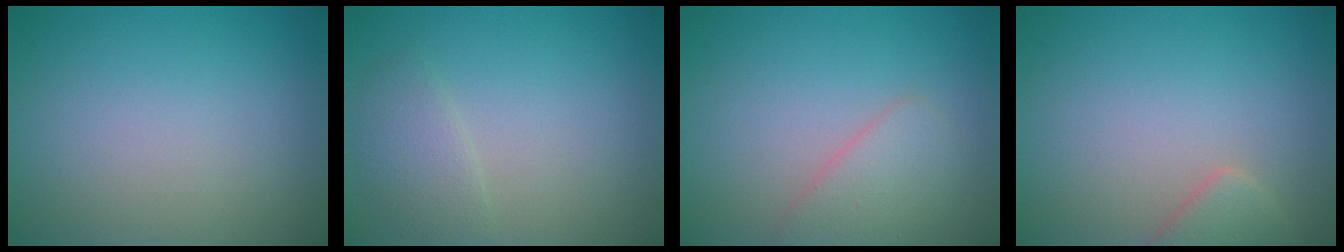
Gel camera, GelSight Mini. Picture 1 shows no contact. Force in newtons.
{"total": 1.9, "press": 1.9, "slide": 0.1}
{"total": 2.6, "press": 2.6, "slide": 0.1}
{"total": 2.1, "press": 2.1, "slide": 0.2}